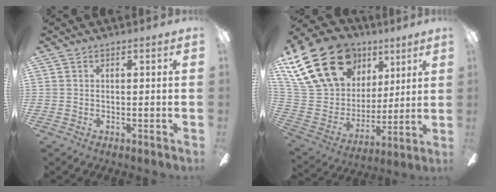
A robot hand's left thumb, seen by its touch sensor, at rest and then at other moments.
{"total": 27.3, "force": [14.2, 18.4, 14.3], "torque": [-0.295, -0.055, 0.283]}